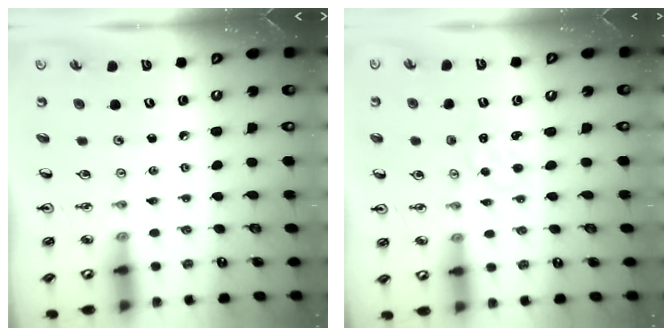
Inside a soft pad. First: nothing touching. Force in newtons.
{"total": 1.2, "press": 1.1, "slide": 0.2}